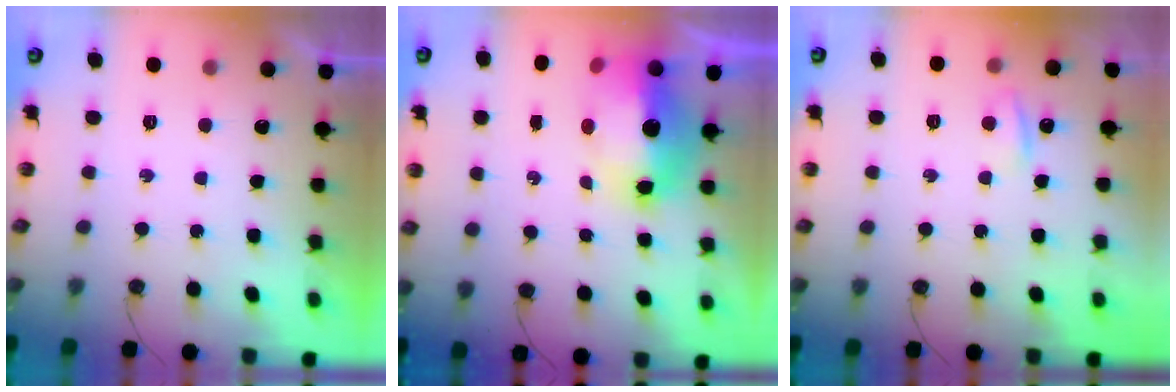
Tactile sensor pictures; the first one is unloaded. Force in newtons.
{"total": 15.0, "press": 14.9, "slide": 1.6}
{"total": 4.1, "press": 4.1, "slide": 0.6}